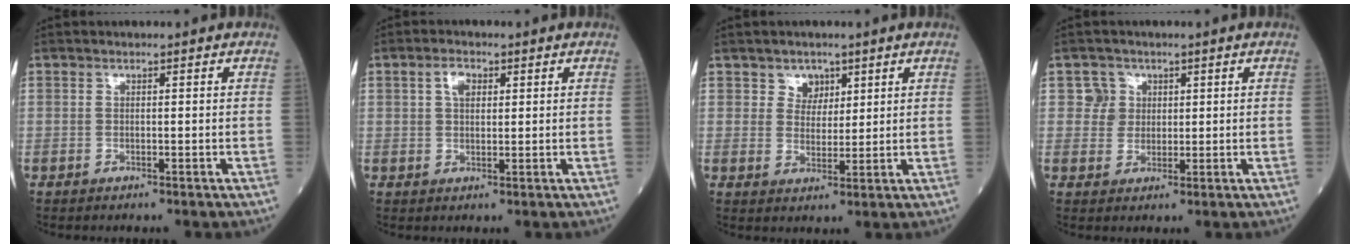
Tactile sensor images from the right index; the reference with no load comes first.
{"total": 3.0, "force": [1.1, 1.7, 2.2], "torque": [-0.041, 0.007, 0.020]}
{"total": 3.3, "force": [2.0, 2.5, 0.7], "torque": [-0.007, 0.002, 0.035]}
{"total": 3.3, "force": [1.1, 3.1, -0.1], "torque": [0.010, 0.004, 0.018]}